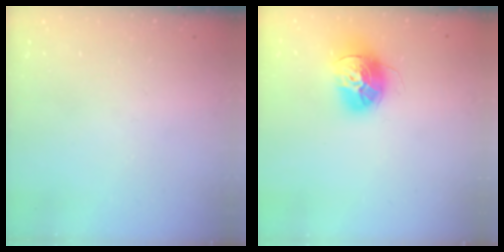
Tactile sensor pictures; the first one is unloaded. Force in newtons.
{"total": 14.6, "press": 14.5, "slide": 1.3}